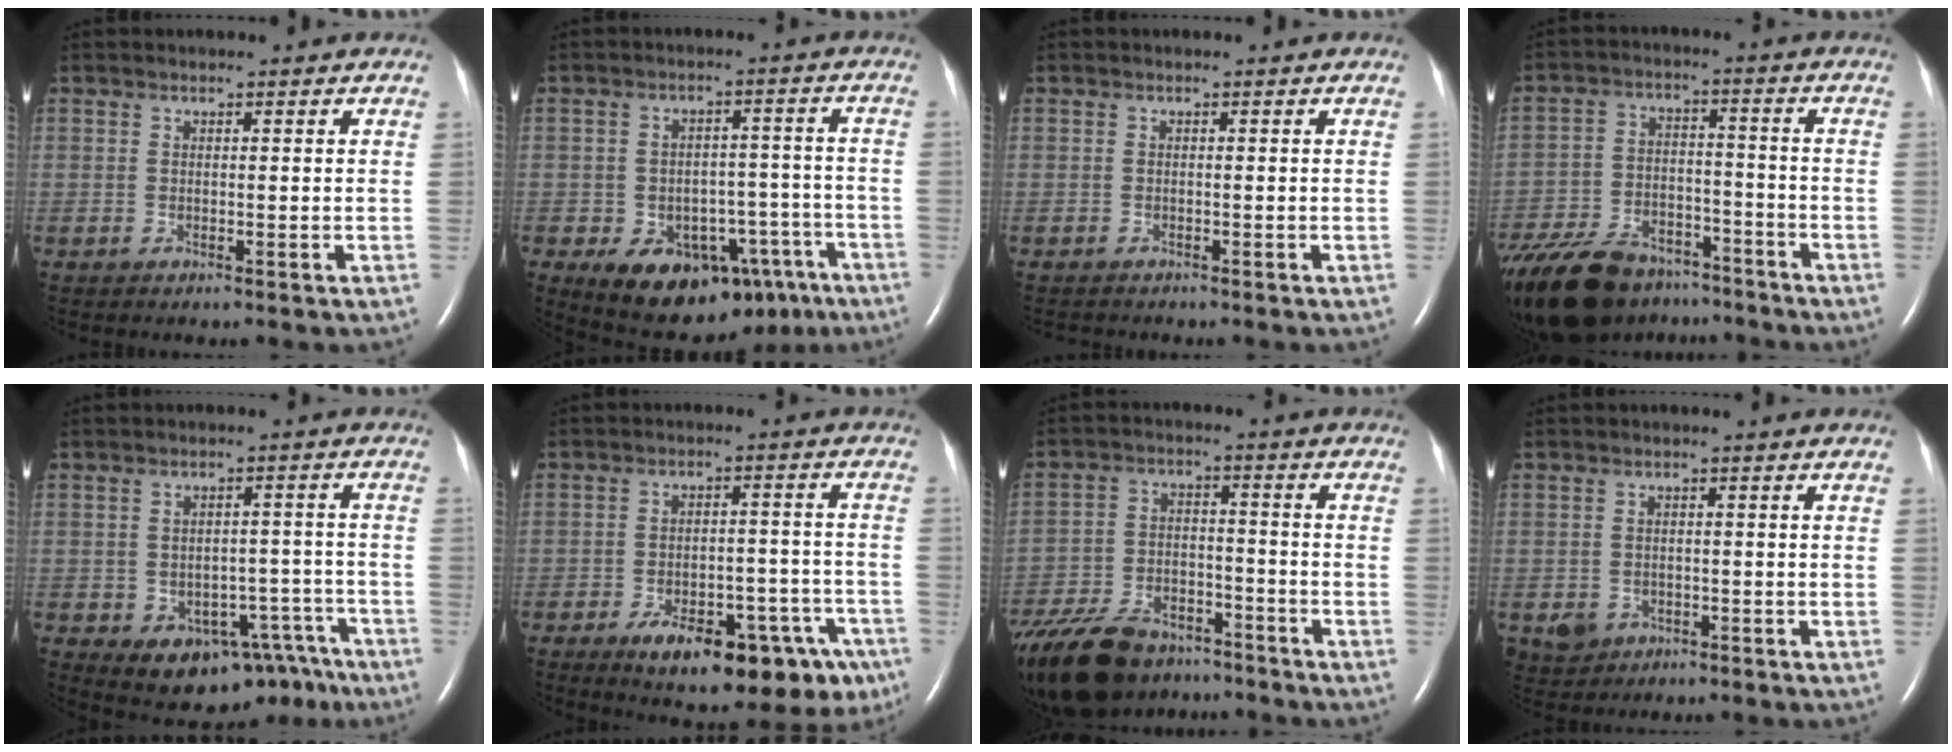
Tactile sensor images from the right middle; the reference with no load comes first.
{"total": 15.8, "force": [-9.1, 9.0, 9.2], "torque": [-0.121, 0.027, -0.119]}
{"total": 0.9, "force": [-0.9, 0.2, 0.1], "torque": [-0.007, -0.003, -0.014]}
{"total": 20.4, "force": [-15.7, 9.4, 9.0], "torque": [-0.230, -0.020, -0.250]}
{"total": 11.6, "force": [-7.3, 7.1, 5.6], "torque": [-0.046, 0.036, -0.090]}
{"total": 17.7, "force": [-11.1, 6.7, 12.1], "torque": [-0.095, 0.032, -0.148]}
{"total": 19.2, "force": [-14.8, 8.8, 8.6], "torque": [-0.226, -0.020, -0.239]}
{"total": 3.5, "force": [-1.6, 3.1, 0.8], "torque": [-0.017, 0.003, -0.017]}